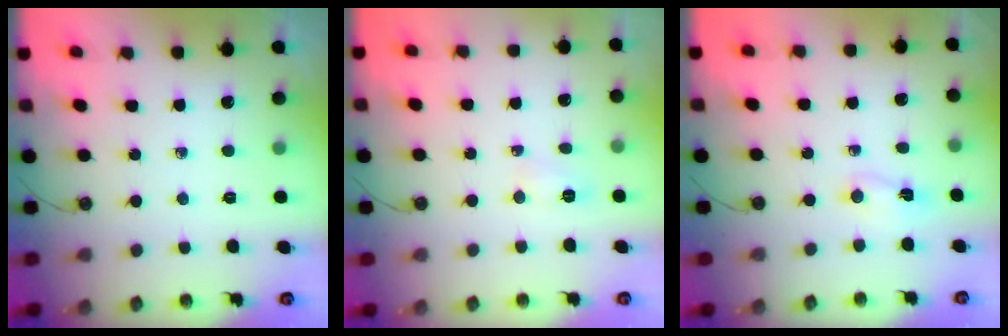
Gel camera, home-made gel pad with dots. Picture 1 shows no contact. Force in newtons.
{"total": 3.3, "press": 3.3, "slide": 0.6}
{"total": 2.2, "press": 1.9, "slide": 1.1}